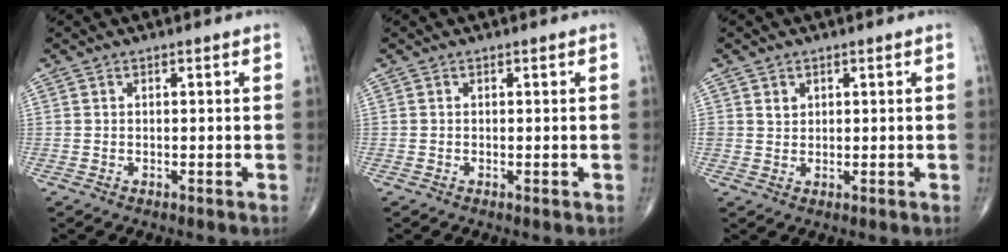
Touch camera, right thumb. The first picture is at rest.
{"total": 0.0}
{"total": 1.8, "force": [0.8, 1.5, 0.5], "torque": [0.003, -0.005, 0.014]}